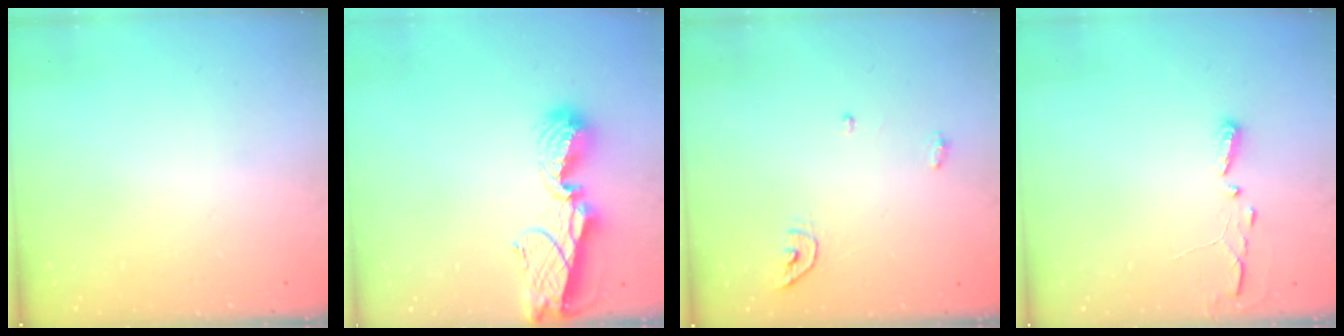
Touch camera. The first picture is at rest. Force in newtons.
{"total": 9.7, "press": 9.7, "slide": 0.9}
{"total": 4.5, "press": 4.5, "slide": 0.2}
{"total": 2.9, "press": 2.9, "slide": 0.4}